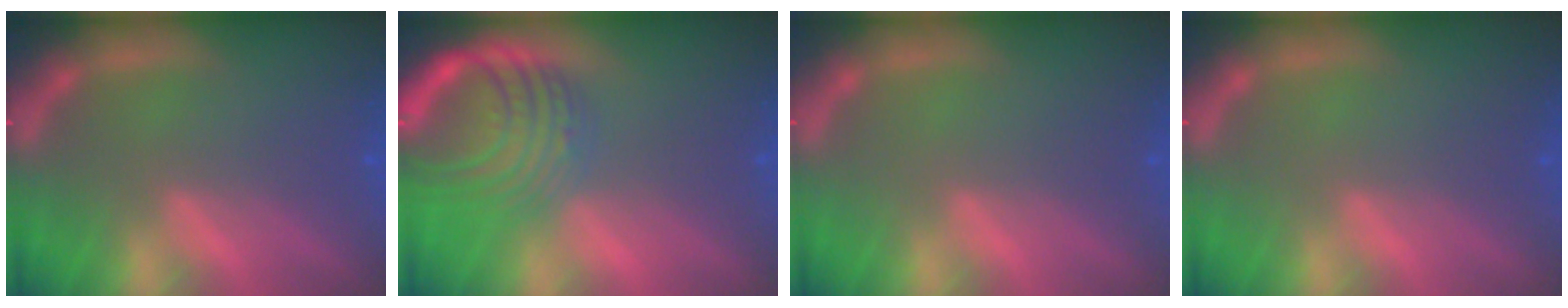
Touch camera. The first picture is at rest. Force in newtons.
{"total": 9.5}
{"total": 0.0}
{"total": 0.0}